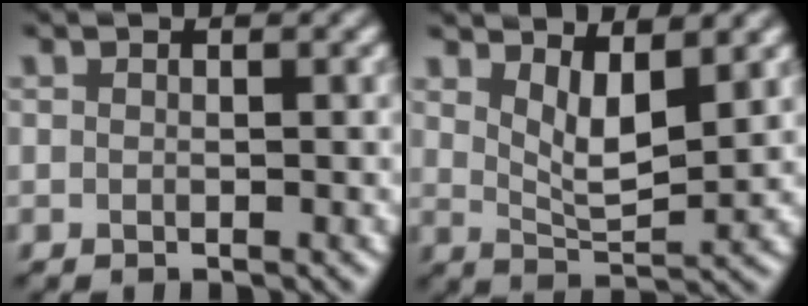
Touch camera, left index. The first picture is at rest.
{"total": 4.0, "force": [2.0, 1.4, 3.2], "torque": [-0.064, -0.015, 0.036]}